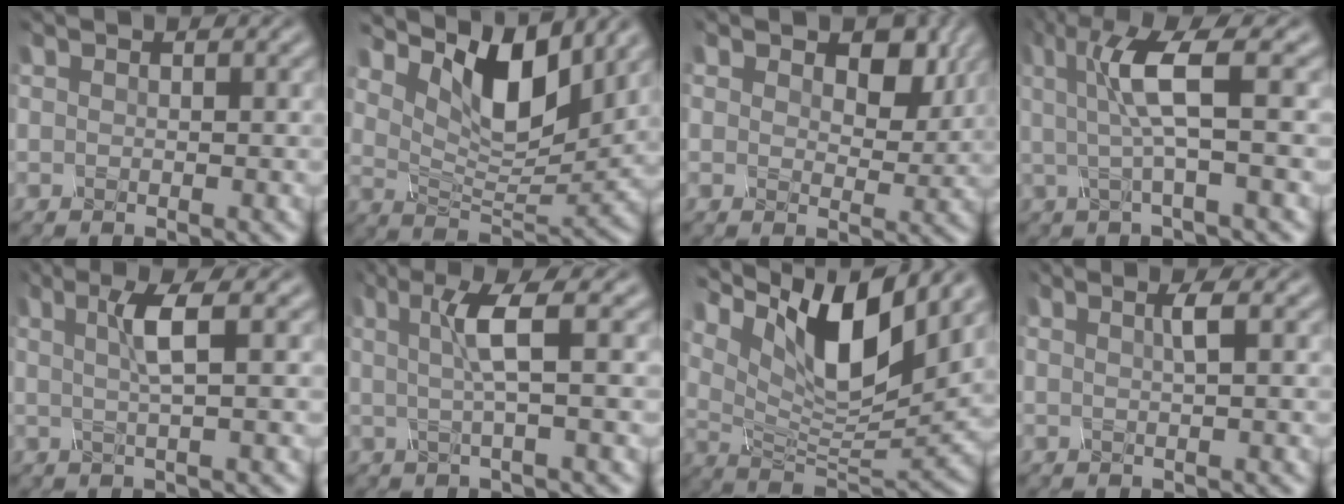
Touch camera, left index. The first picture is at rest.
{"total": 8.2, "force": [4.3, 3.7, 5.9], "torque": [-0.101, -0.001, 0.079]}
{"total": 3.9, "force": [1.8, 2.7, 2.1], "torque": [-0.037, -0.006, 0.020]}
{"total": 4.2, "force": [0.0, 0.3, 4.2], "torque": [-0.085, 0.002, 0.003]}
{"total": 2.3, "force": [0.1, 0.3, 2.3], "torque": [-0.037, 0.001, 0.002]}
{"total": 2.8, "force": [-0.1, 0.2, 2.8], "torque": [-0.049, 0.002, -0.001]}
{"total": 10.4, "force": [5.1, 3.7, 8.3], "torque": [-0.146, -0.002, 0.099]}
{"total": 0.8, "force": [-0.2, 0.1, 0.8], "torque": [-0.008, 0.001, -0.007]}